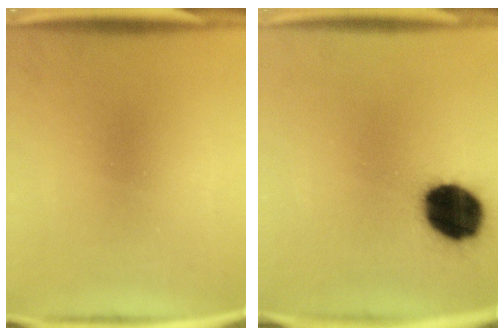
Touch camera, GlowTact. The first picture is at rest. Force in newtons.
{"total": 16.8}